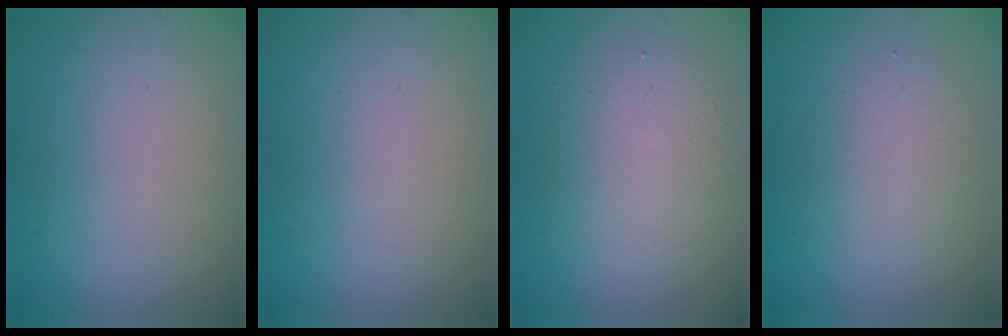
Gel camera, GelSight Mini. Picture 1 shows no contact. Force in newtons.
{"total": 0.0}
{"total": 3.8, "press": 3.8, "slide": 0.4}
{"total": 2.2, "press": 2.2, "slide": 0.2}